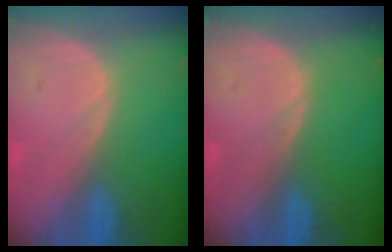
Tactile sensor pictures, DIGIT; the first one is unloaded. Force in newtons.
{"total": 0.0}